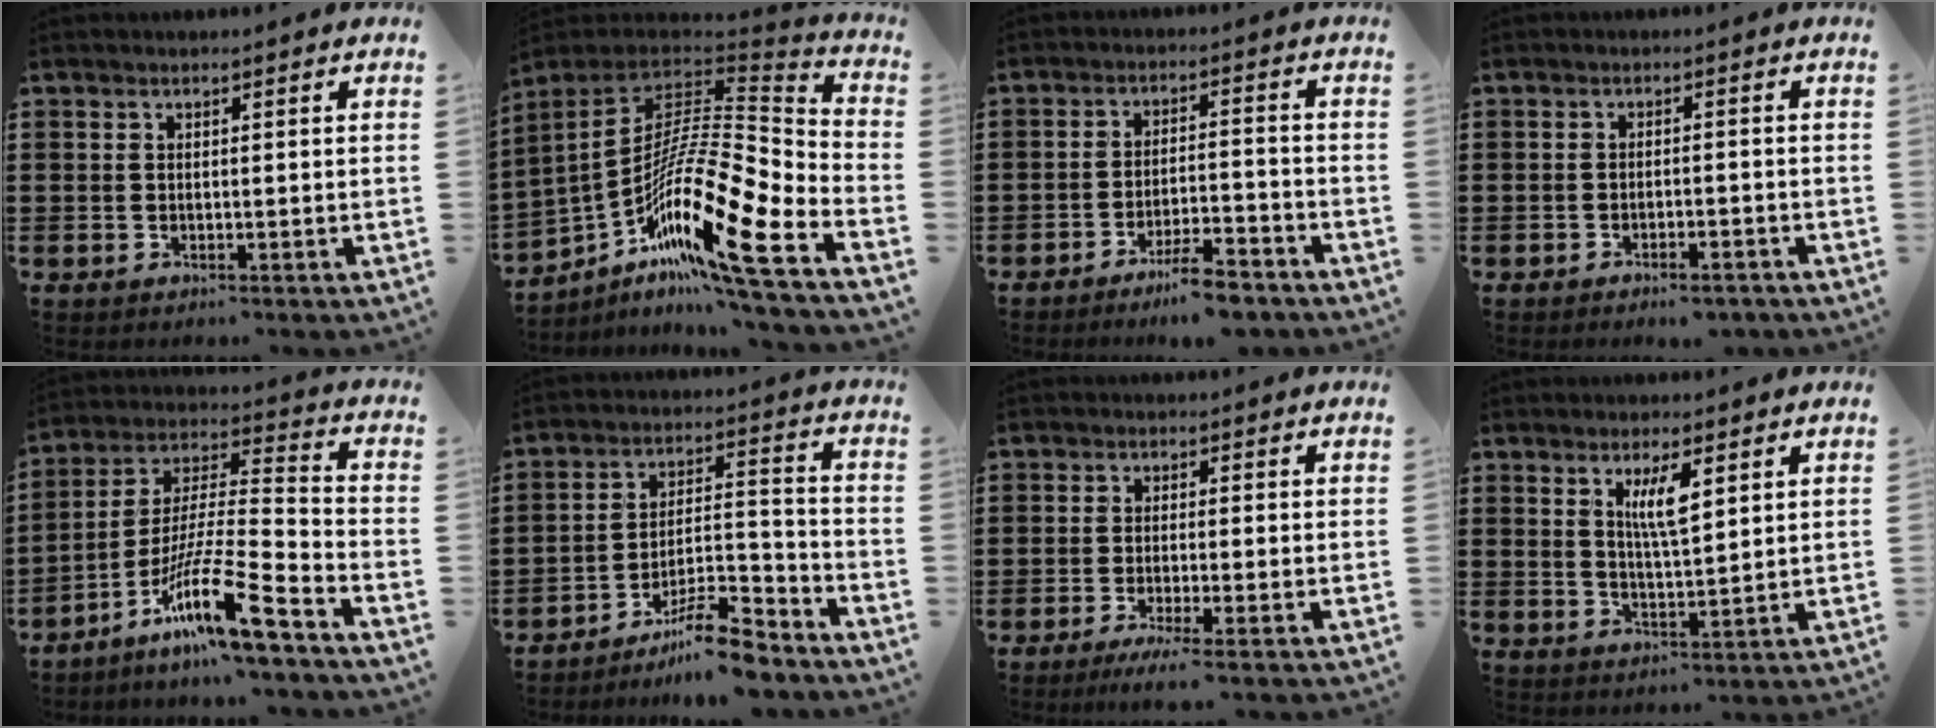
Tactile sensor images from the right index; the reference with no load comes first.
{"total": 18.0, "force": [-9.8, 3.2, 14.8], "torque": [-0.280, -0.021, -0.191]}
{"total": 6.0, "force": [-5.1, 0.3, 3.2], "torque": [-0.051, -0.002, -0.092]}
{"total": 1.9, "force": [-1.8, 0.2, 0.7], "torque": [-0.015, 0.000, -0.035]}
{"total": 15.3, "force": [-10.2, 1.7, 11.3], "torque": [-0.208, 0.013, -0.186]}
{"total": 10.8, "force": [-9.0, 2.0, 5.7], "torque": [-0.082, 0.040, -0.166]}
{"total": 2.7, "force": [-1.8, -0.3, 2.0], "torque": [-0.040, -0.009, -0.034]}
{"total": 5.0, "force": [2.3, 1.3, 4.3], "torque": [-0.083, 0.003, 0.036]}